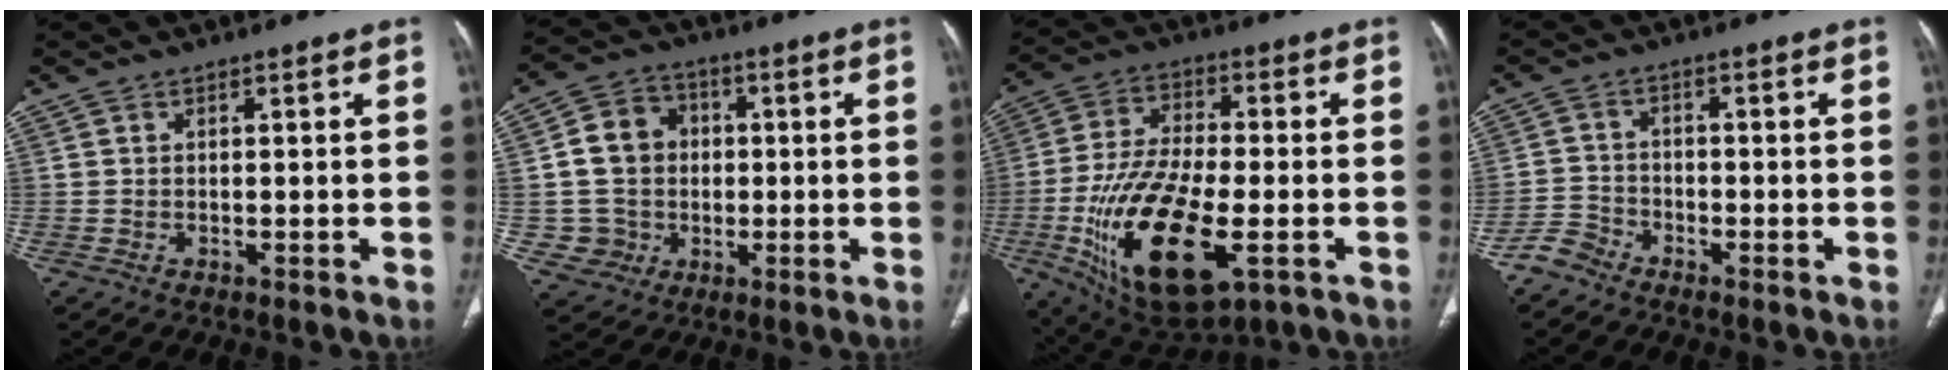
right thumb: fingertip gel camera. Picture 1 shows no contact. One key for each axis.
{"total": 12.4, "fx": 0.9, "fy": 11.5, "fz": 4.4, "tx": -0.050, "ty": 0.013, "tz": 0.024}
{"total": 21.8, "fx": -6.6, "fy": 9.3, "fz": 18.6, "tx": -0.366, "ty": -0.006, "tz": -0.101}
{"total": 3.3, "fx": -2.9, "fy": 1.4, "fz": -0.1, "tx": 0.009, "ty": 0.005, "tz": -0.068}